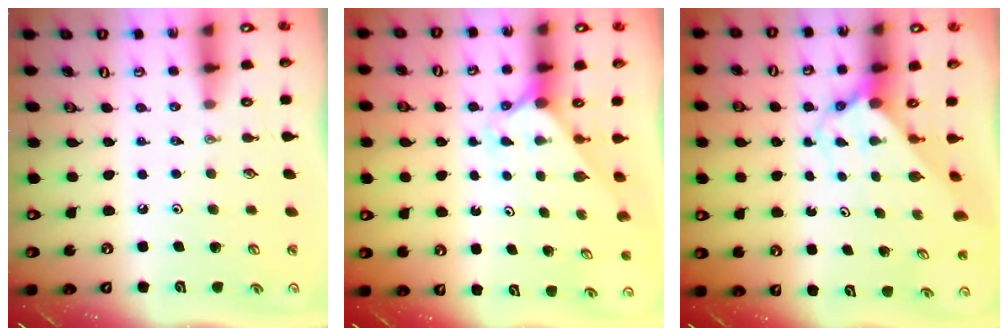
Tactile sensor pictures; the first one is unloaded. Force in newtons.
{"total": 1.8, "press": 1.8, "slide": 0.2}
{"total": 2.9, "press": 2.9, "slide": 0.3}